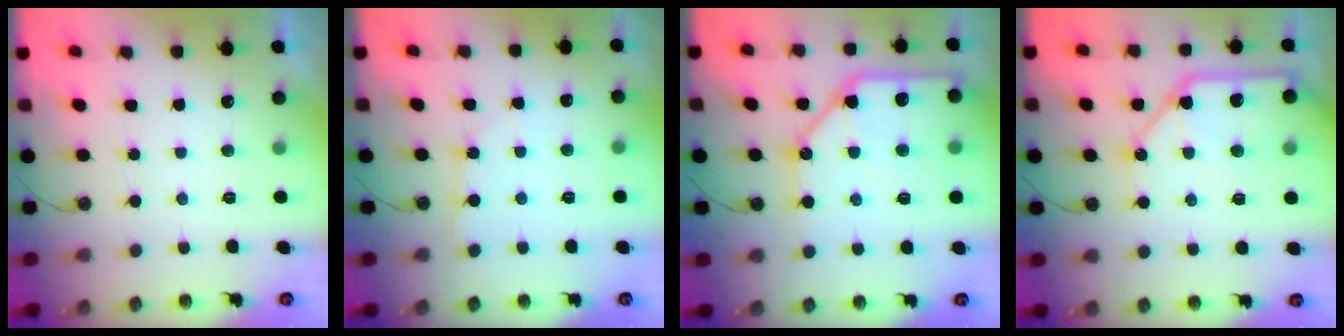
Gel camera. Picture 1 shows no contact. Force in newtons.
{"total": 3.2, "press": 3.1, "slide": 0.4}
{"total": 14.5, "press": 14.4, "slide": 1.7}
{"total": 12.9, "press": 12.8, "slide": 1.6}